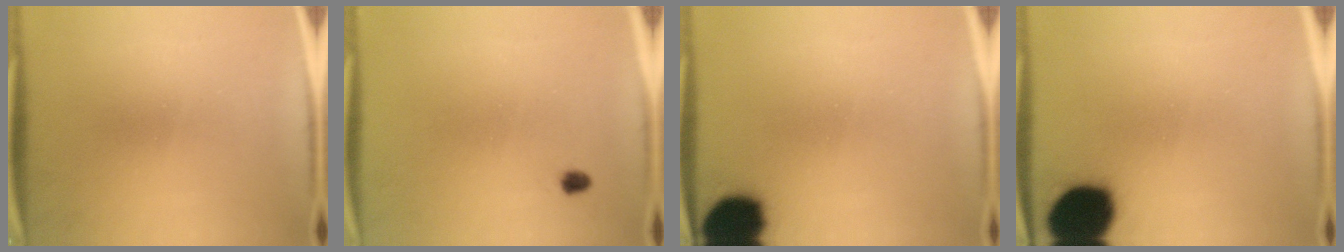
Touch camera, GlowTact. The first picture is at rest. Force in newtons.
{"total": 1.0}
{"total": 15.6}
{"total": 18.7}